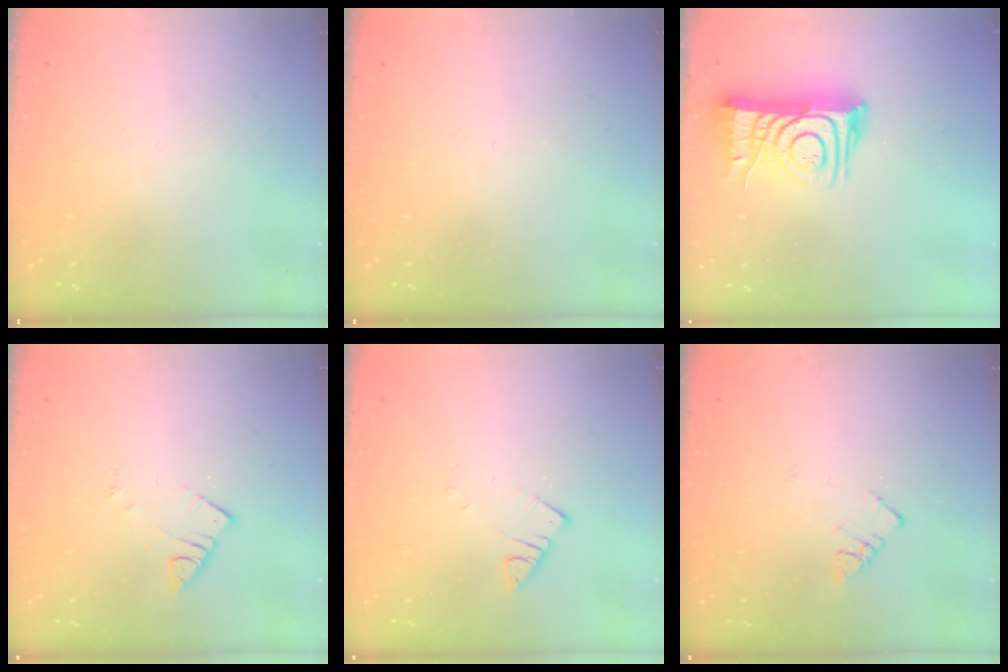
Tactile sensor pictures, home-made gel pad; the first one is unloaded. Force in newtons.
{"total": 0.0}
{"total": 14.3, "press": 14.2, "slide": 1.6}
{"total": 2.6, "press": 2.6, "slide": 0.1}
{"total": 2.5, "press": 2.5, "slide": 0.3}
{"total": 3.6, "press": 3.5, "slide": 0.4}